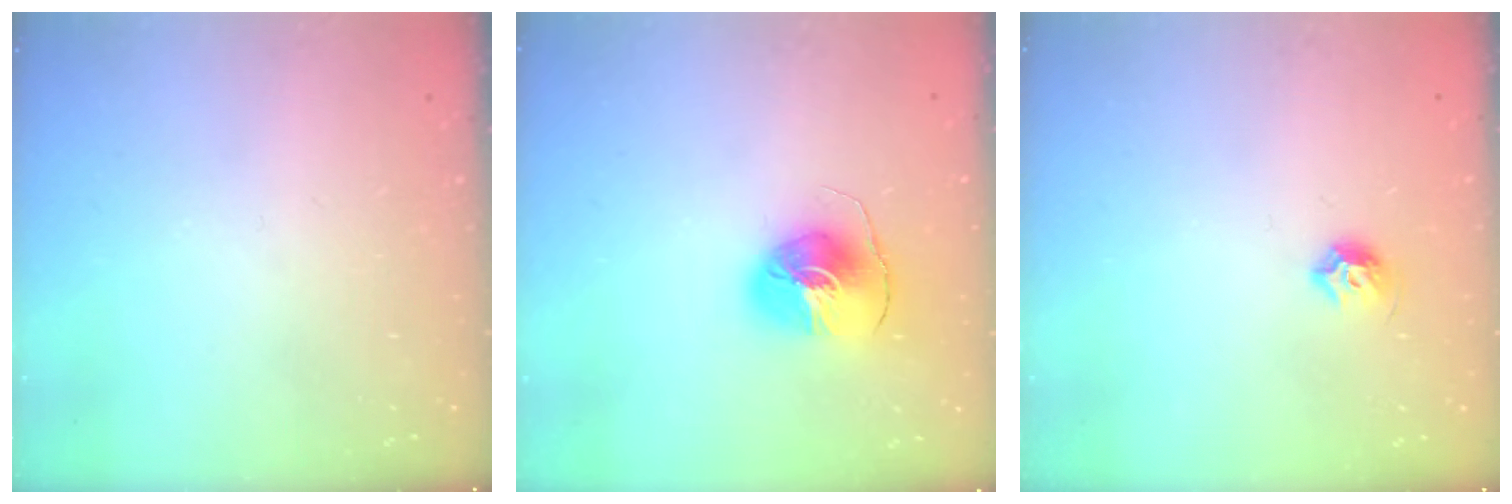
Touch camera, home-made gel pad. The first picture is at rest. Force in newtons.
{"total": 8.3, "press": 8.2, "slide": 0.9}
{"total": 5.7, "press": 5.6, "slide": 1.0}